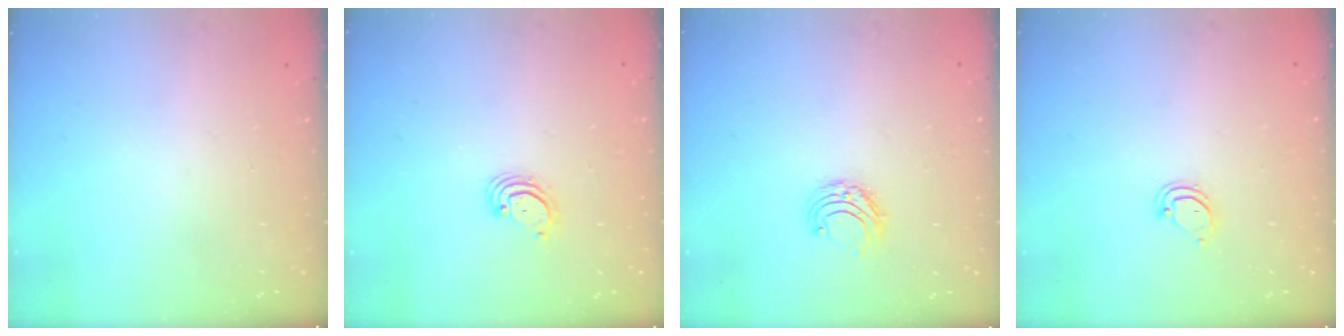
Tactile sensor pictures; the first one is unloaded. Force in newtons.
{"total": 3.0, "press": 3.0, "slide": 0.3}
{"total": 6.3, "press": 6.3, "slide": 0.5}
{"total": 3.6, "press": 3.6, "slide": 0.2}